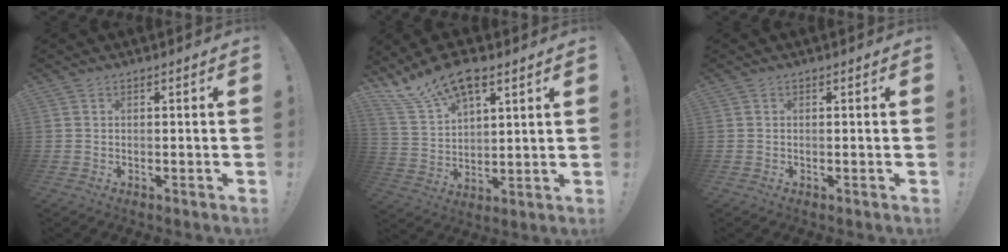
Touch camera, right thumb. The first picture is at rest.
{"total": 14.2, "force": [10.2, 6.1, 7.8], "torque": [-0.149, -0.058, 0.190]}
{"total": 0.0}